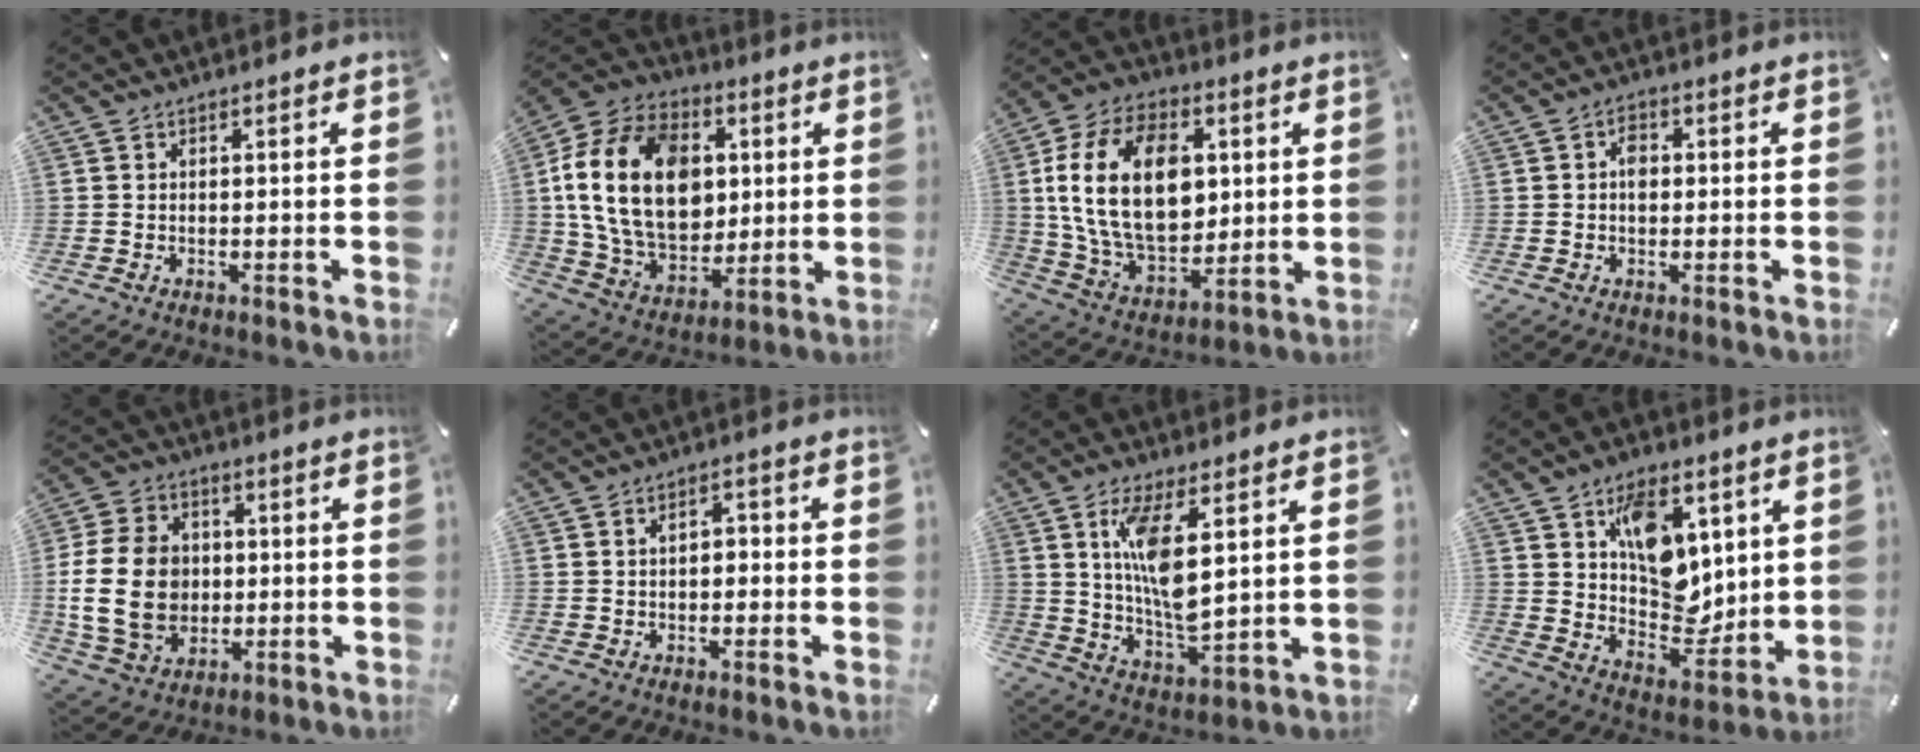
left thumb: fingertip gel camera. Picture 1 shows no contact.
{"total": 21.5, "force": [2.7, 16.0, 14.1], "torque": [-0.294, 0.001, 0.050]}
{"total": 22.2, "force": [3.5, 15.1, 15.9], "torque": [-0.322, -0.001, 0.057]}
{"total": 3.1, "force": [0.2, 2.3, 2.0], "torque": [-0.025, 0.001, -0.001]}
{"total": 17.3, "force": [-0.5, 13.7, 10.5], "torque": [-0.227, 0.001, -0.013]}
{"total": 2.8, "force": [-0.3, 2.0, 1.9], "torque": [-0.031, 0.007, -0.012]}
{"total": 12.2, "force": [4.7, 4.4, 10.3], "torque": [-0.202, -0.021, 0.079]}
{"total": 12.5, "force": [5.5, 9.0, 6.8], "torque": [-0.080, -0.044, 0.103]}